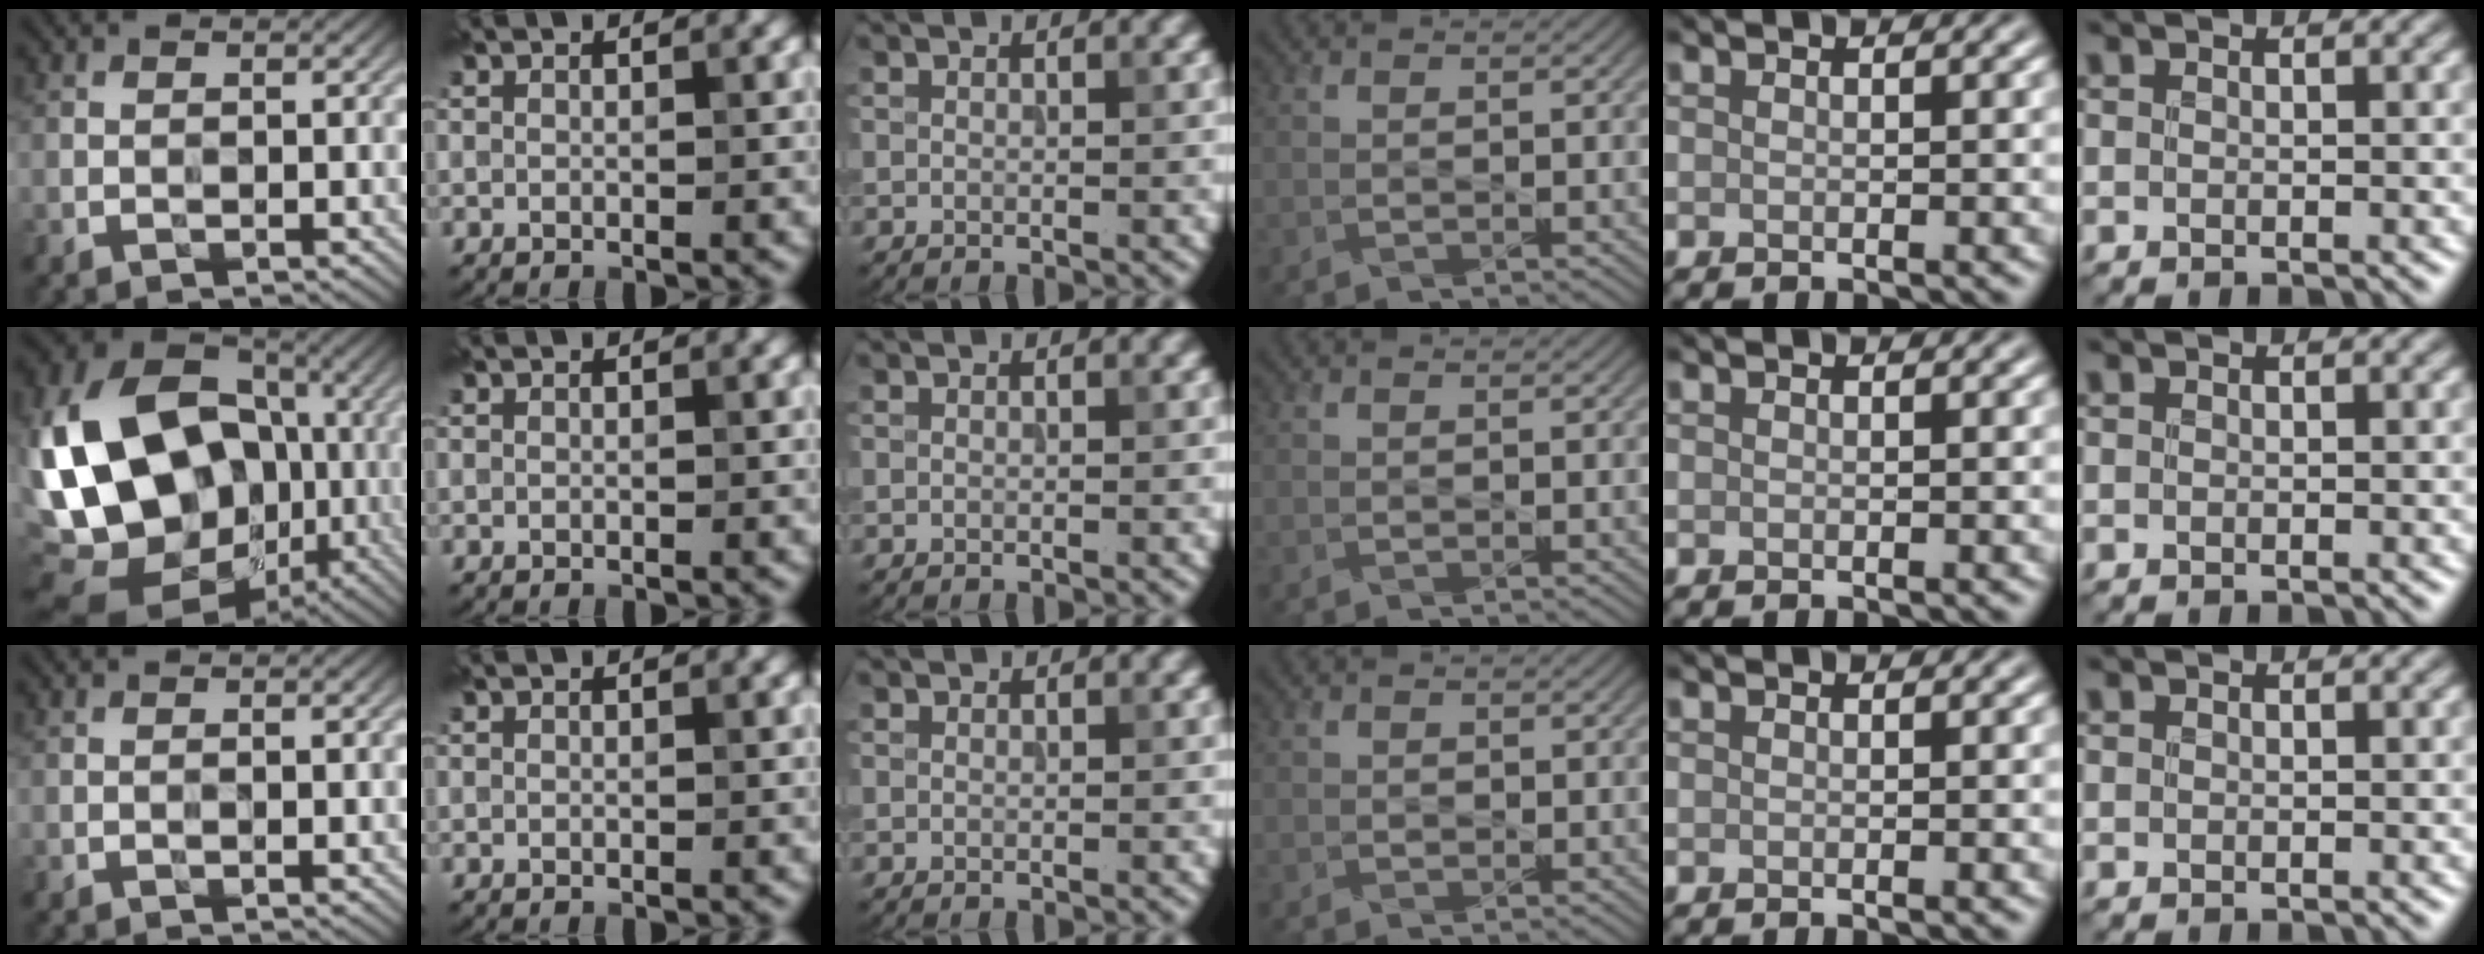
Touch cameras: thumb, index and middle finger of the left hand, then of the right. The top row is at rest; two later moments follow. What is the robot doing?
{"motion": "wipe", "object": "bowl"}